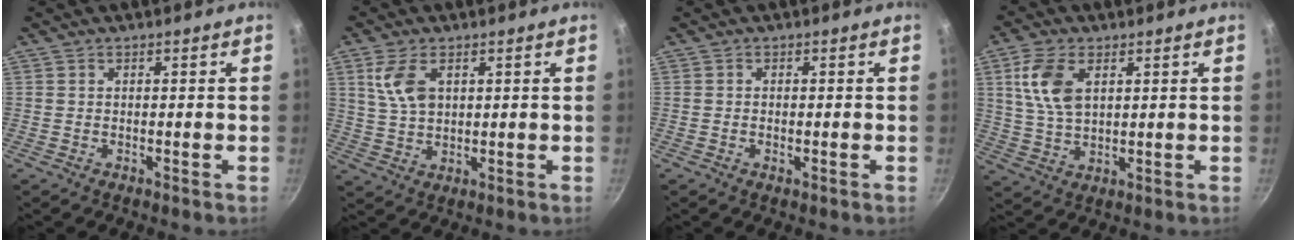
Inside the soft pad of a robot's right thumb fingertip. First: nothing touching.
{"total": 7.1, "force": [2.7, 4.0, 5.2], "torque": [-0.098, -0.011, 0.057]}
{"total": 0.9, "force": [-0.2, 0.4, 0.8], "torque": [-0.014, 0.001, -0.004]}
{"total": 9.3, "force": [3.2, 5.2, 7.0], "torque": [-0.135, -0.010, 0.064]}